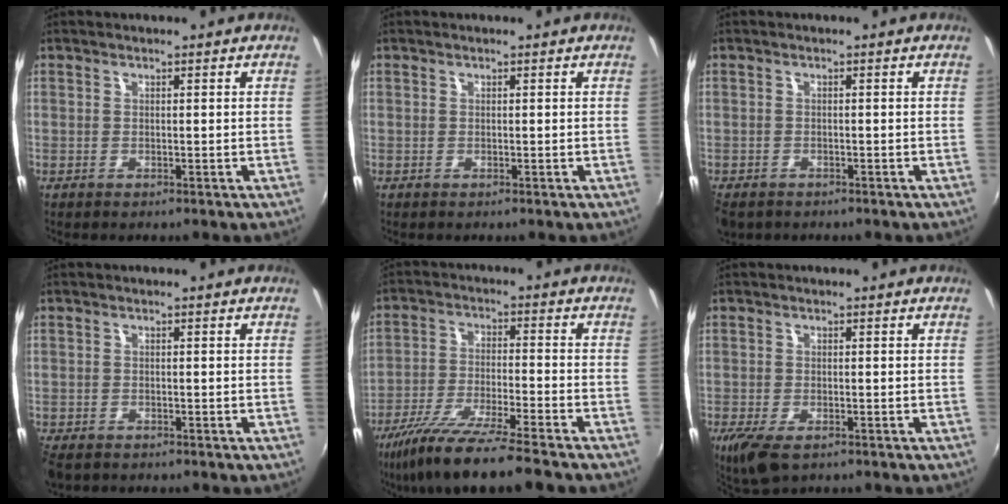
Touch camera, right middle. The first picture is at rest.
{"total": 0.0}
{"total": 4.2, "force": [-2.9, 2.4, 1.8], "torque": [-0.050, -0.014, -0.049]}
{"total": 4.0, "force": [-2.9, 1.9, 1.8], "torque": [-0.050, -0.016, -0.056]}
{"total": 14.9, "force": [-12.0, 0.6, 8.9], "torque": [-0.181, -0.033, -0.211]}
{"total": 5.8, "force": [-3.6, 2.4, 3.9], "torque": [-0.091, -0.023, -0.063]}